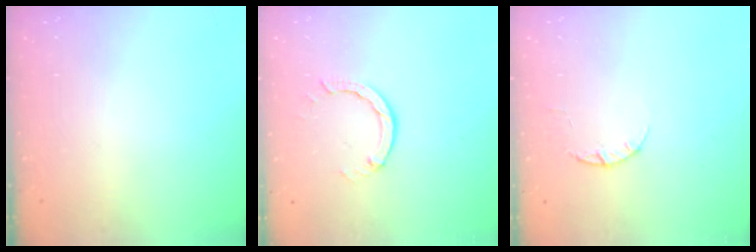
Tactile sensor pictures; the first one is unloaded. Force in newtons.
{"total": 2.7, "press": 2.7, "slide": 0.3}
{"total": 2.4, "press": 2.3, "slide": 0.4}